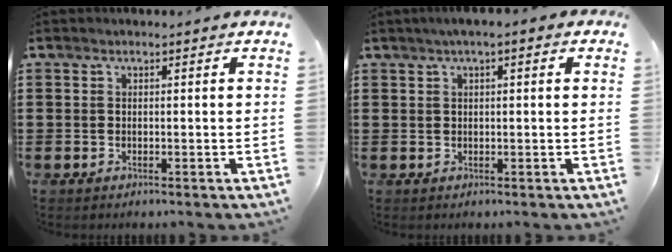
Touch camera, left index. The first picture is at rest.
{"total": 1.6, "force": [0.4, 0.3, 1.6], "torque": [-0.029, 0.001, 0.008]}